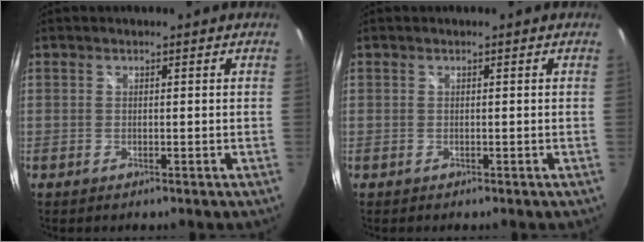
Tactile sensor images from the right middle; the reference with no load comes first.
{"total": 0.0}